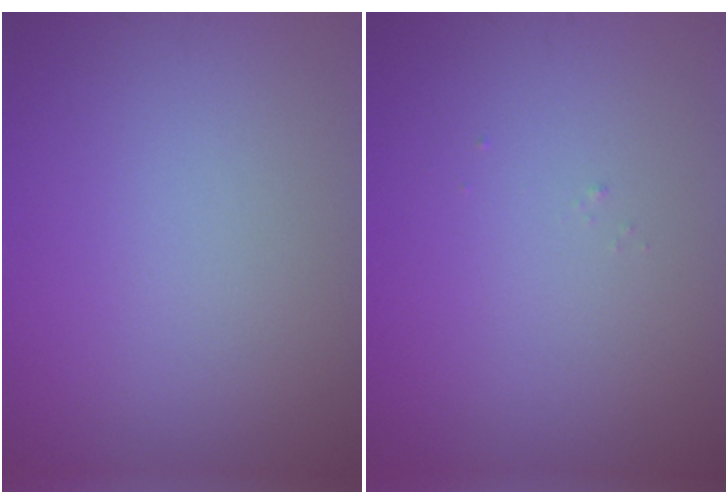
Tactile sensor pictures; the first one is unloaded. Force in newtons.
{"total": 0.0}